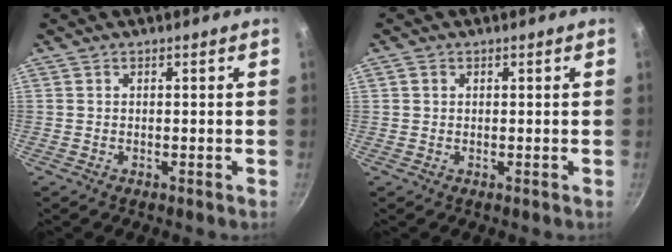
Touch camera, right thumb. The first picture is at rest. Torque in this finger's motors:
{"motor_torque": [-0.04, 0.12, 0.18, 0.41, -0.05]}